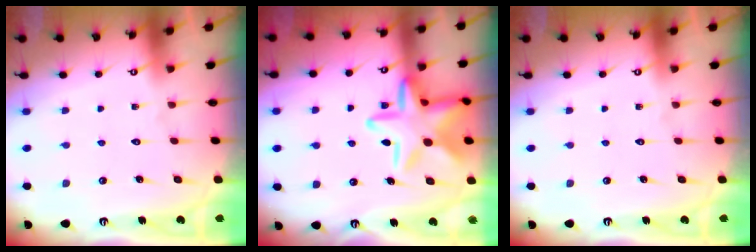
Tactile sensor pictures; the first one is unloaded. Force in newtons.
{"total": 17.8, "press": 17.7, "slide": 0.9}
{"total": 0.0}